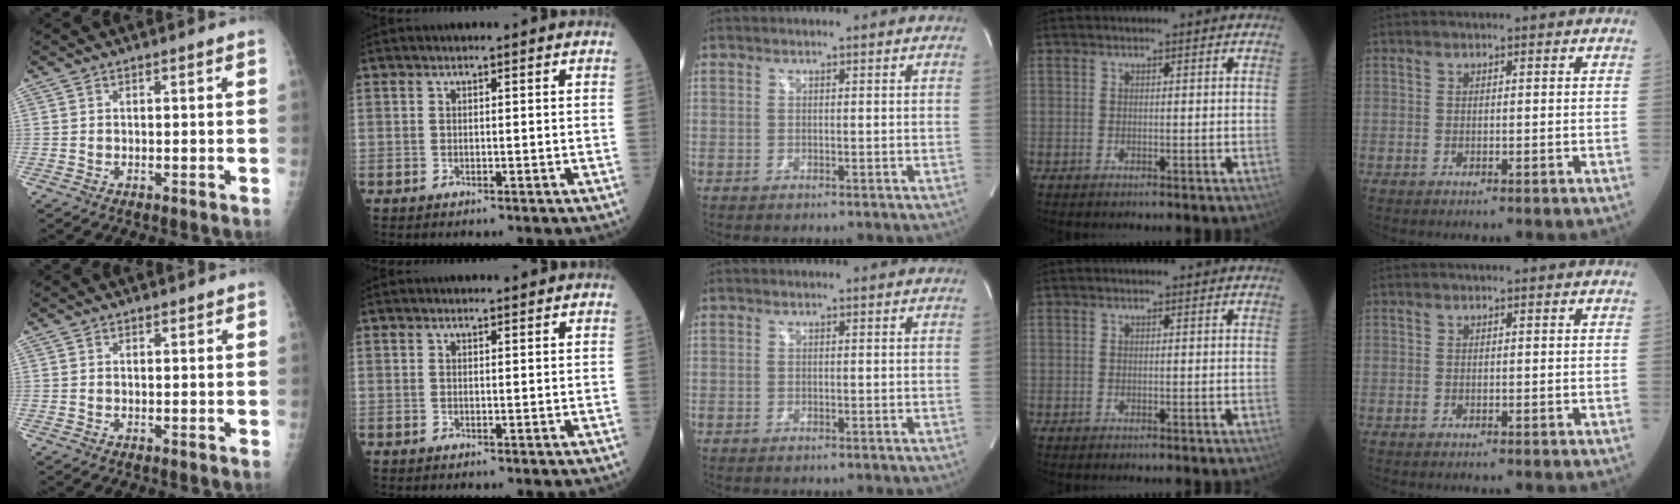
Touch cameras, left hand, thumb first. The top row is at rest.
{"thumb": {"total": 0.8, "force": [0.6, 0.5, 0.1], "torque": [0.009, -0.004, 0.005]}, "index": {"total": 1.2, "force": [1.1, 0.3, 0.0], "torque": [-0.004, 0.005, 0.019]}}